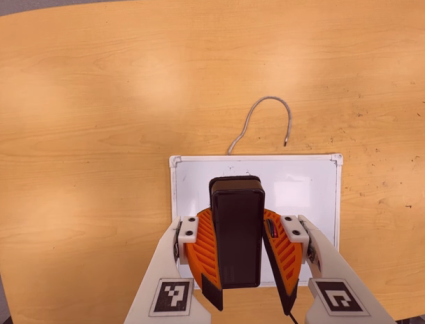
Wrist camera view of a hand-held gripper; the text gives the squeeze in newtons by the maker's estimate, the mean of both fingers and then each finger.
{"total": 10.0, "left": 10.1, "right": 10.0}